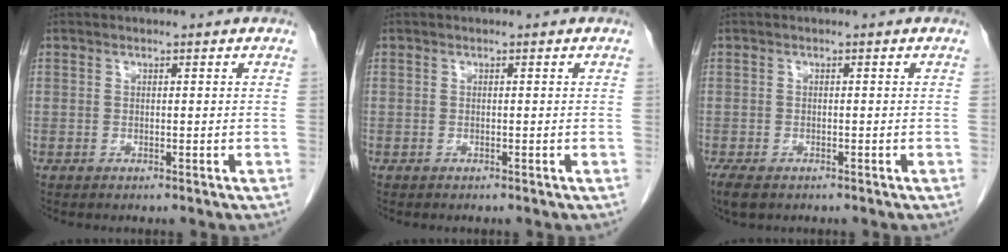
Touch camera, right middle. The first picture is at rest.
{"total": 0.0}
{"total": 4.1, "force": [-2.8, 2.0, 2.3], "torque": [-0.046, -0.011, -0.044]}